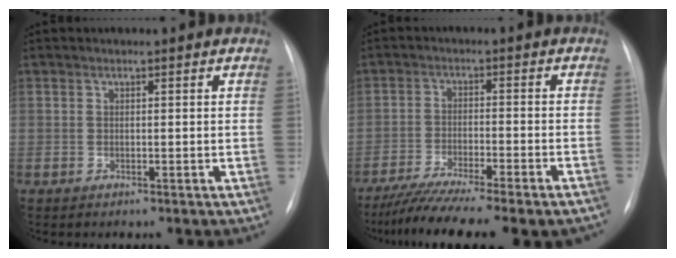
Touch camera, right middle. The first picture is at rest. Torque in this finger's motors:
{"motor_torque": [1.12, -1.02, 0.37, 0.08]}